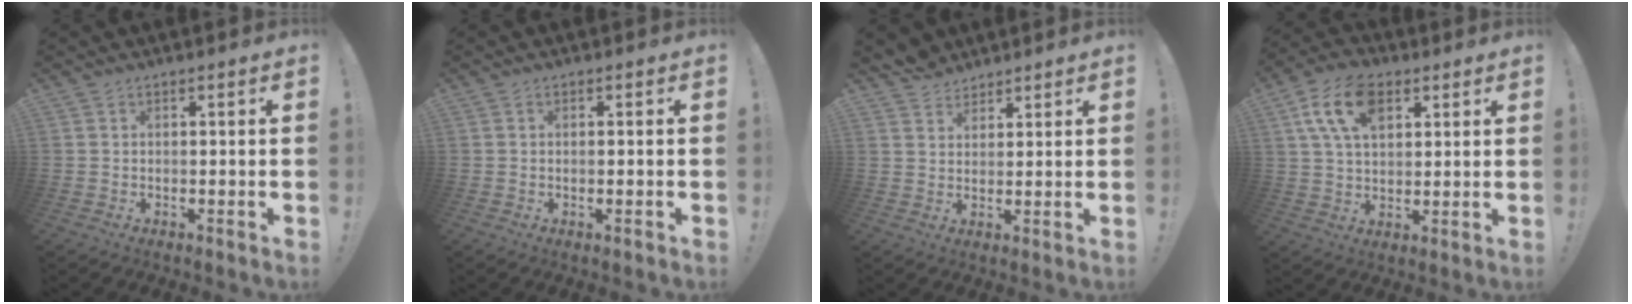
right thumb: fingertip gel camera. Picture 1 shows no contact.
{"total": 1.2, "force": [-0.3, -0.2, 1.2], "torque": [-0.014, -0.003, -0.007]}
{"total": 5.2, "force": [4.5, 2.6, 0.4], "torque": [-0.009, -0.030, 0.086]}
{"total": 14.4, "force": [6.2, 8.9, 9.5], "torque": [-0.165, -0.008, 0.116]}